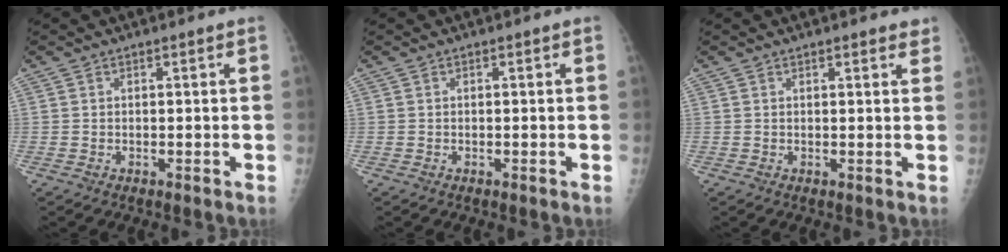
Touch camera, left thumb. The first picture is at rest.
{"total": 0.0}
{"total": 3.1, "force": [2.6, 0.9, 1.5], "torque": [-0.002, -0.003, 0.028]}